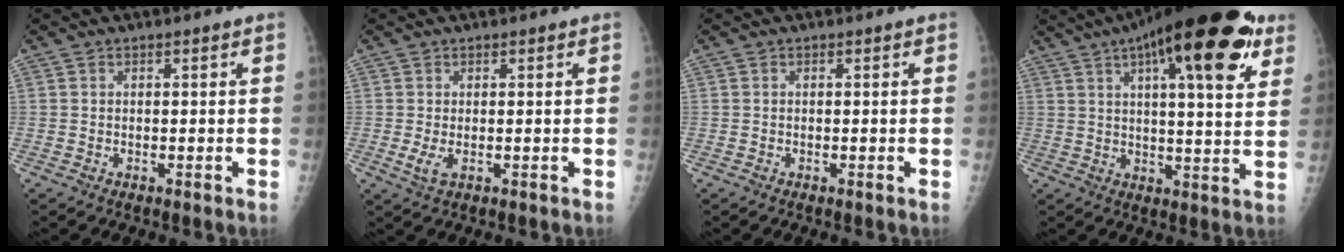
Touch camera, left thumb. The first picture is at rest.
{"total": 2.9, "force": [0.3, 1.1, 2.6], "torque": [-0.052, -0.004, 0.011]}
{"total": 0.0}
{"total": 23.6, "force": [12.3, 6.8, 19.0], "torque": [-0.269, -0.011, 0.174]}